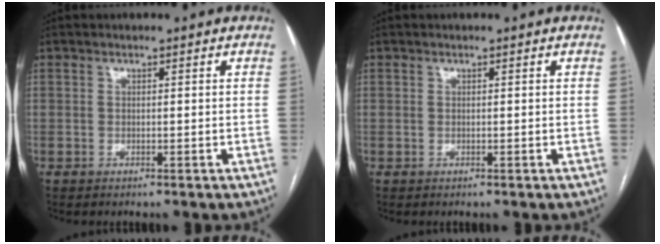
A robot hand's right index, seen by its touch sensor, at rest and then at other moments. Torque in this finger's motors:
{"motor_torque": [-0.08, -0.01, -0.02, 0.00]}